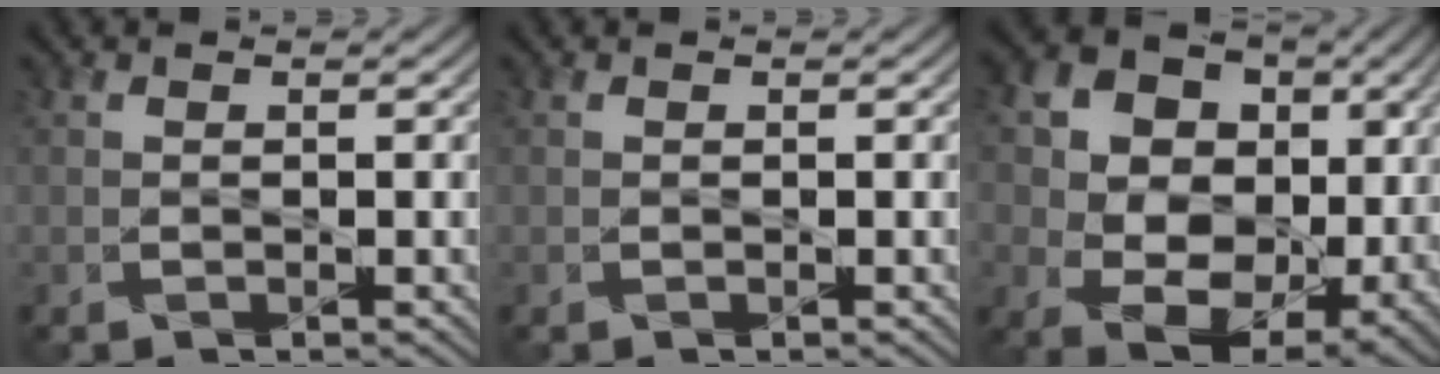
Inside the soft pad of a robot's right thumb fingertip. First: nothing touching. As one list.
[{"total": 0.0}, {"total": 11.8, "force": [2.0, 9.5, 6.7], "torque": [-0.155, 0.002, 0.037]}]